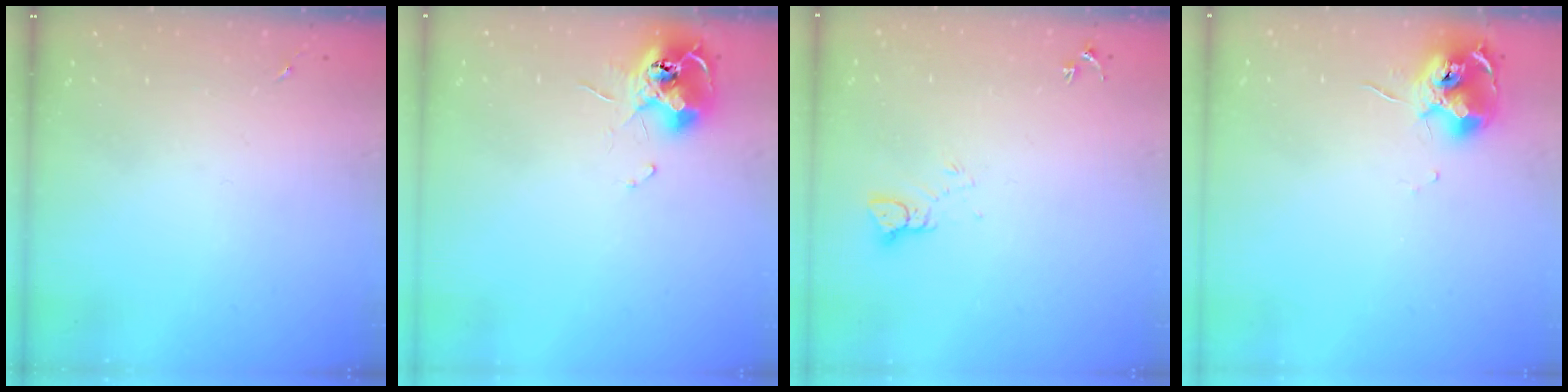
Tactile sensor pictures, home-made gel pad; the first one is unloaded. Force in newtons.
{"total": 12.0, "press": 11.9, "slide": 1.2}
{"total": 3.5, "press": 3.5, "slide": 0.3}
{"total": 12.0, "press": 11.9, "slide": 1.3}